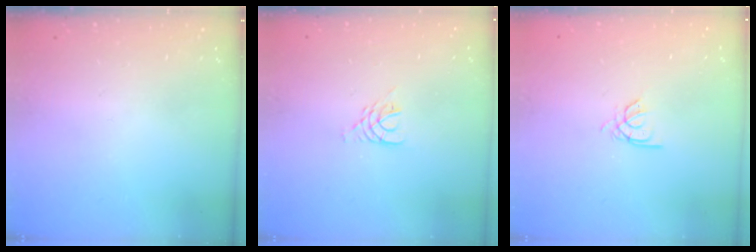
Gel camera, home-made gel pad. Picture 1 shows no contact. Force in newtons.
{"total": 4.4, "press": 4.4, "slide": 0.6}
{"total": 2.4, "press": 2.4, "slide": 0.4}